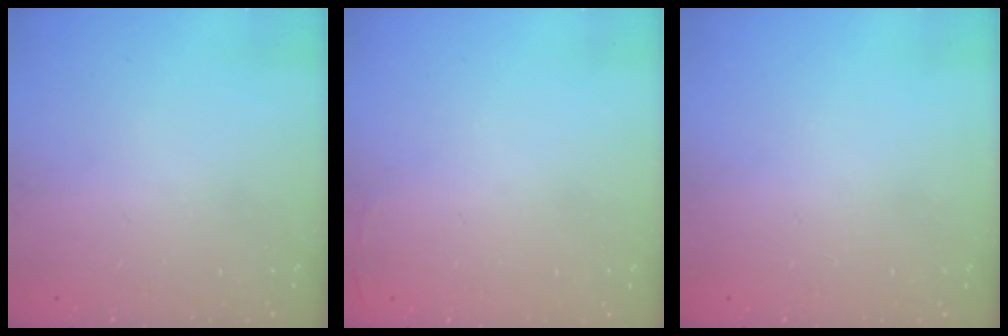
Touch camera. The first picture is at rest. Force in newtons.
{"total": 2.5, "press": 2.4, "slide": 0.9}
{"total": 0.0}